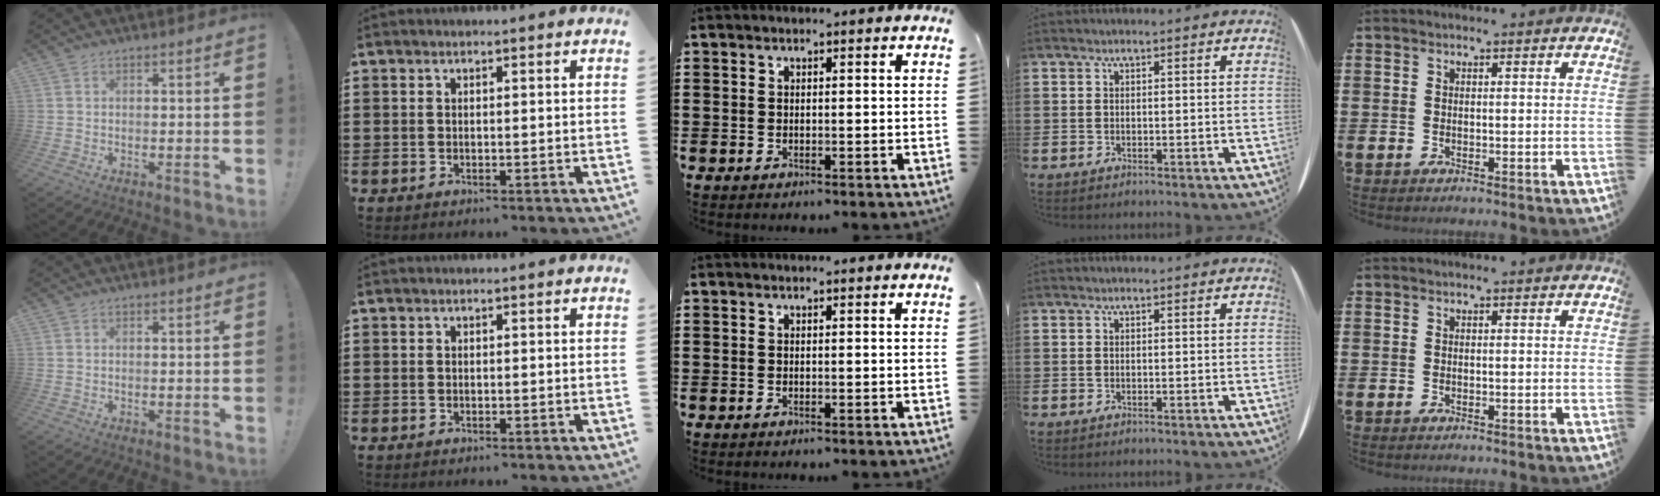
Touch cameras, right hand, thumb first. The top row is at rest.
{}